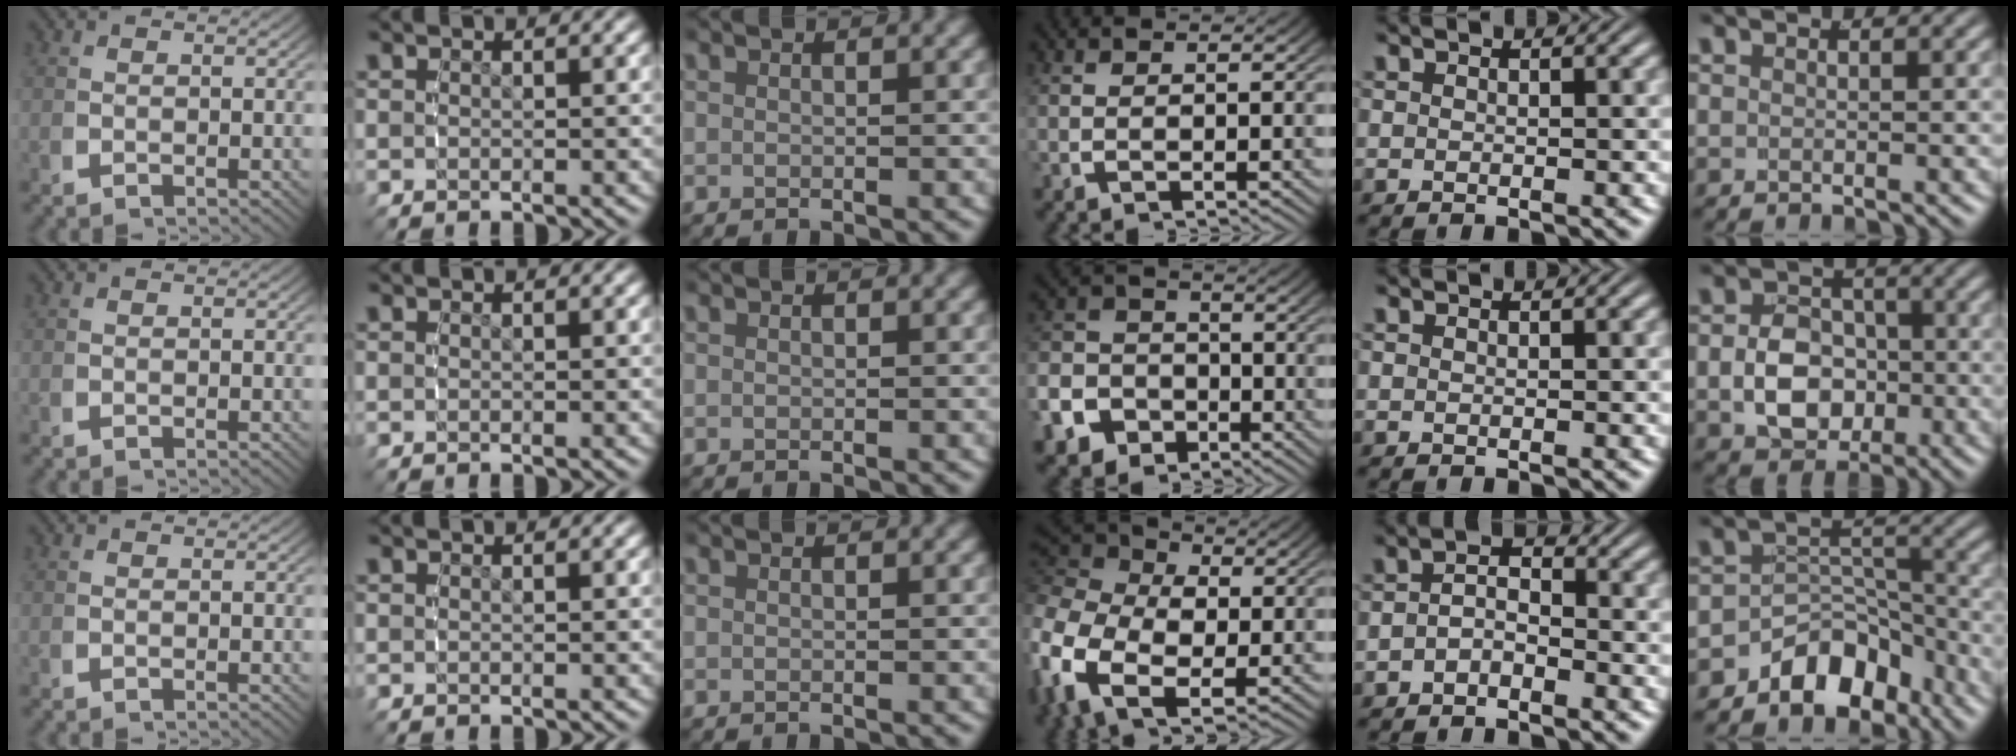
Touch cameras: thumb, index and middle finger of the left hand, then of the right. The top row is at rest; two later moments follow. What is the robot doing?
{"motion": "grasp_and_lifting", "object": "backpack"}